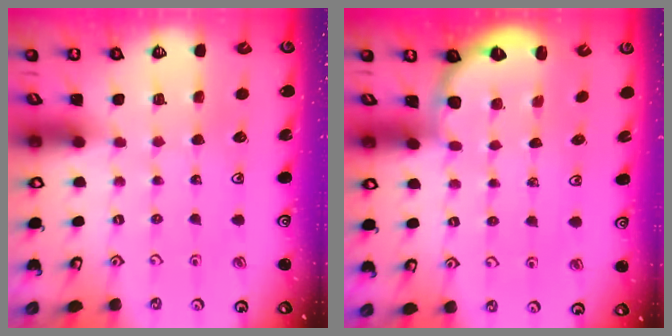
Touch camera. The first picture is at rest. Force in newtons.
{"total": 2.9, "press": 2.6, "slide": 1.2}